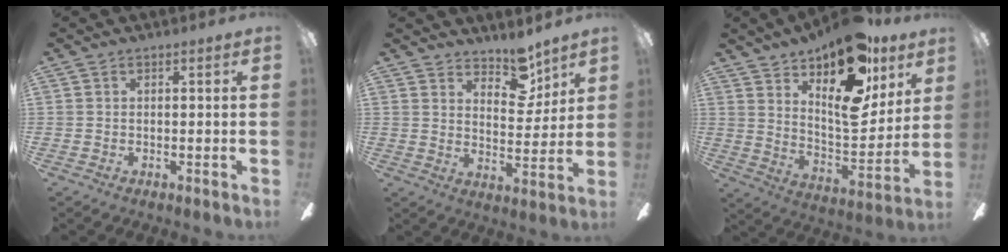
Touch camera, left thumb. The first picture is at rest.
{"total": 9.2, "force": [7.4, 4.1, 3.7], "torque": [-0.041, -0.048, 0.131]}
{"total": 20.5, "force": [13.5, 8.7, 12.8], "torque": [-0.186, -0.087, 0.231]}